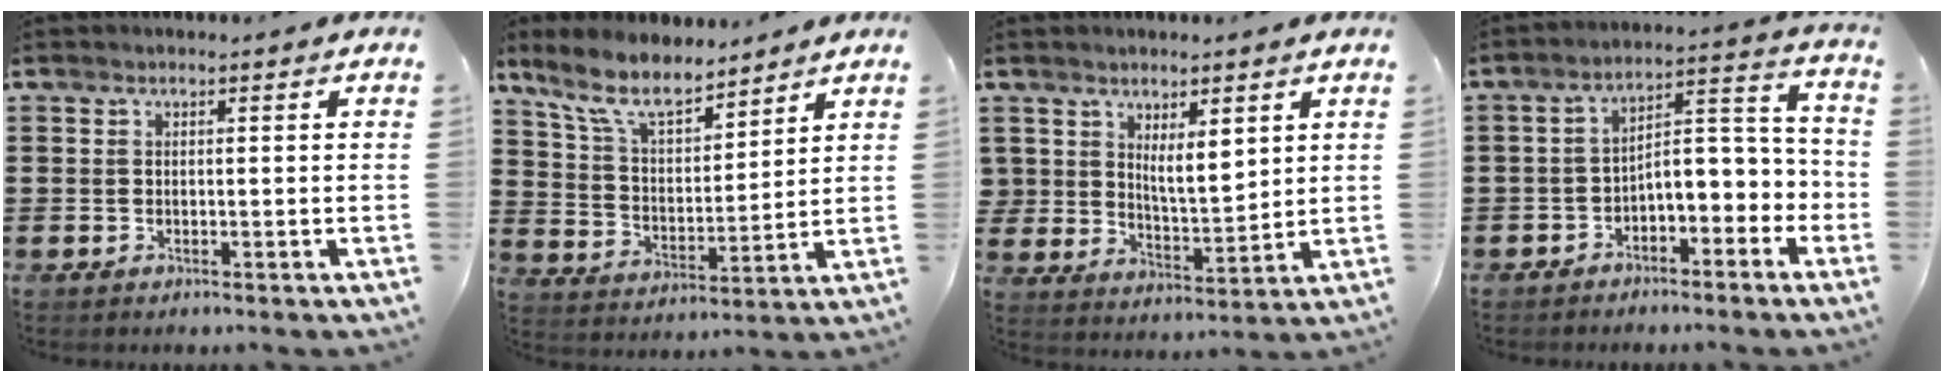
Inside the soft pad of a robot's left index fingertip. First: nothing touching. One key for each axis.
{"total": 9.3, "fx": 7.8, "fy": 2.6, "fz": 4.3, "tx": -0.112, "ty": -0.024, "tz": 0.143}
{"total": 5.5, "fx": 3.8, "fy": 2.8, "fz": 2.8, "tx": -0.054, "ty": -0.012, "tz": 0.066}
{"total": 4.7, "fx": -2.7, "fy": 2.3, "fz": 3.1, "tx": -0.066, "ty": -0.006, "tz": -0.061}